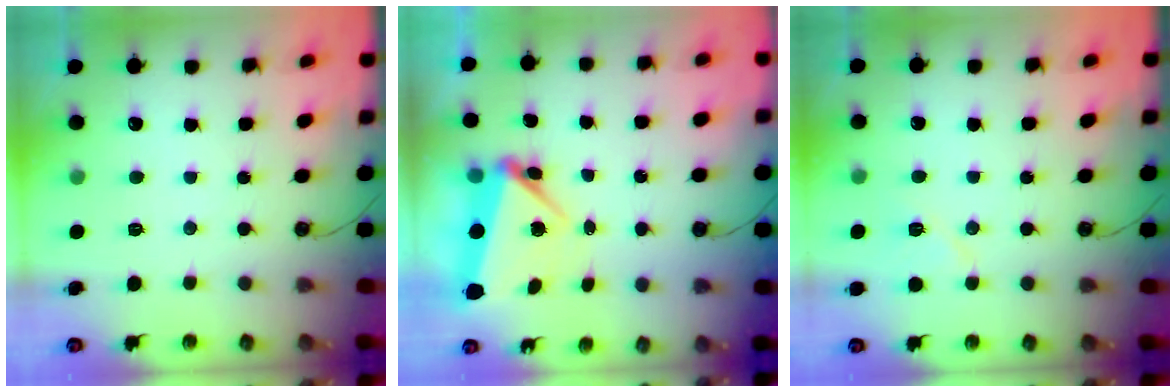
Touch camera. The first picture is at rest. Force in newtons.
{"total": 6.6, "press": 5.8, "slide": 3.0}
{"total": 6.9, "press": 6.9, "slide": 0.9}